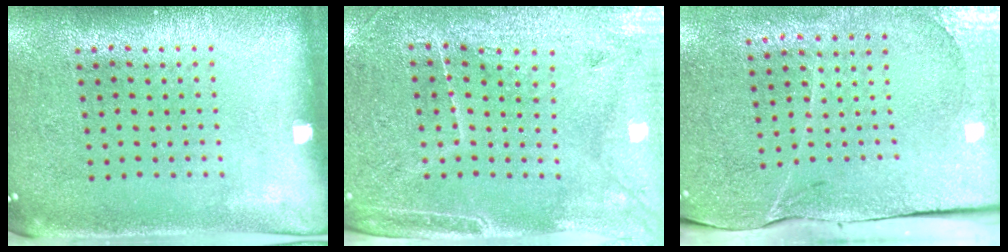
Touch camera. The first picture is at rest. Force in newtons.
{"total": 3.2, "press": 3.0, "slide": 1.3}
{"total": 3.4, "press": 3.3, "slide": 0.9}